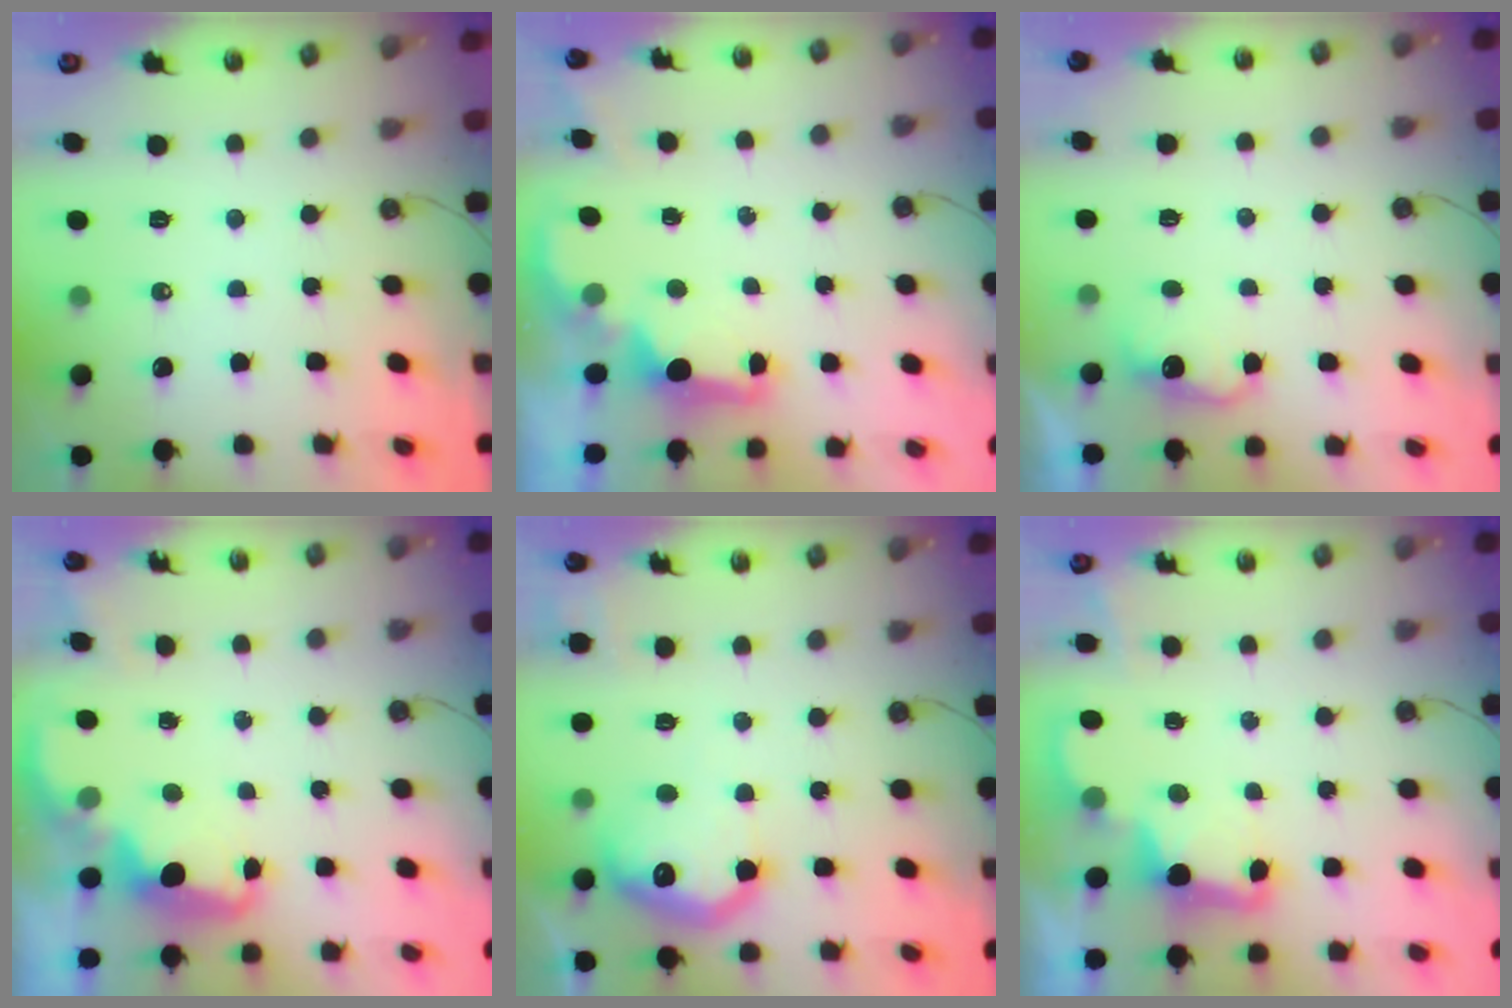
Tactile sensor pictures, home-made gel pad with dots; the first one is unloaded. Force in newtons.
{"total": 1.9, "press": 1.7, "slide": 0.7}
{"total": 3.8, "press": 3.6, "slide": 1.0}
{"total": 2.1, "press": 2.1, "slide": 0.6}
{"total": 12.5, "press": 12.5, "slide": 0.9}
{"total": 3.3, "press": 3.3, "slide": 0.6}